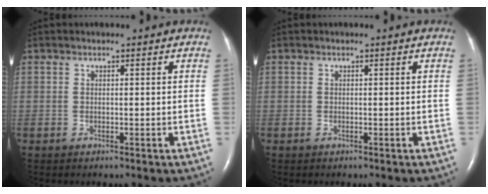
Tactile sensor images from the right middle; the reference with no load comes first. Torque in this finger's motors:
{"motor_torque": [-0.15, 0.07, -0.04, 0.01]}